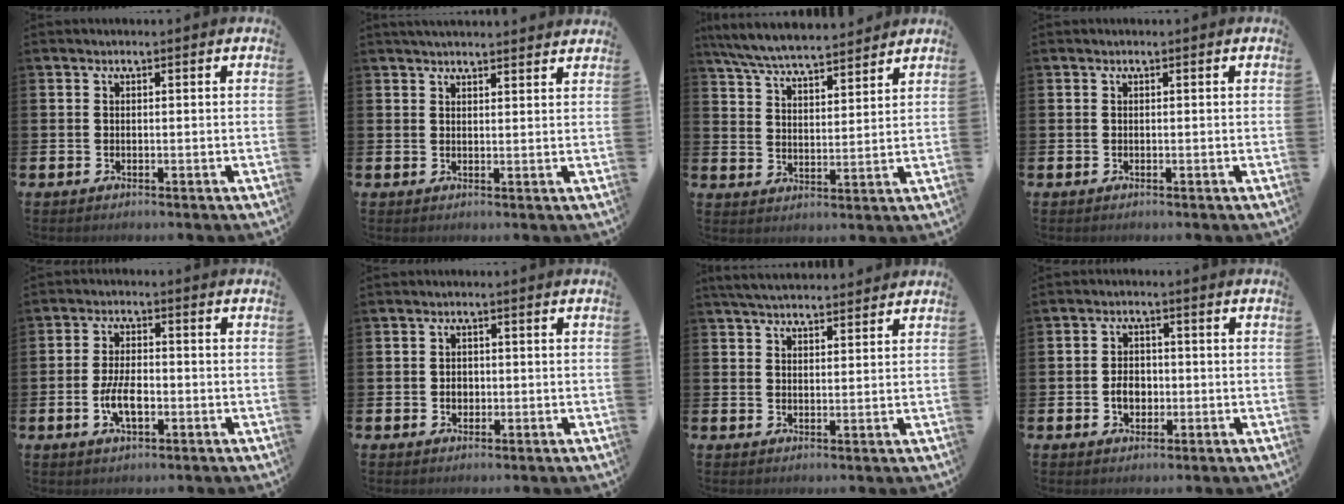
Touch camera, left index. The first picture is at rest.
{"total": 2.9, "force": [2.9, 0.1, 0.3], "torque": [-0.005, -0.014, 0.051]}
{"total": 6.8, "force": [6.6, 0.7, 1.6], "torque": [-0.058, -0.038, 0.117]}
{"total": 0.0}
{"total": 5.0, "force": [-1.3, 2.3, 4.3], "torque": [-0.073, 0.002, -0.024]}
{"total": 1.6, "force": [-0.1, 1.4, 0.8], "torque": [-0.002, 0.001, -0.007]}
{"total": 4.2, "force": [4.1, 0.7, 0.8], "torque": [-0.022, -0.016, 0.076]}
{"total": 3.3, "force": [-0.7, 2.5, 2.0], "torque": [-0.017, -0.004, -0.022]}